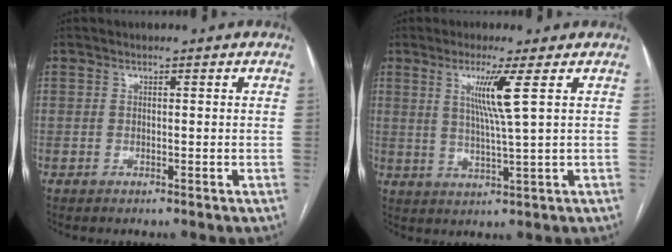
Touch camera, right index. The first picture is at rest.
{"total": 6.2, "force": [2.2, -1.4, 5.6], "torque": [-0.109, -0.011, 0.046]}